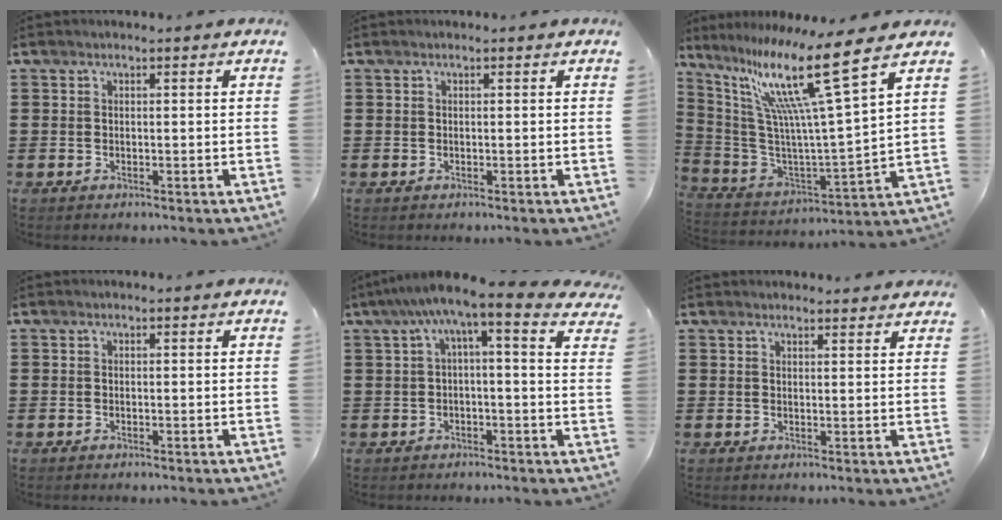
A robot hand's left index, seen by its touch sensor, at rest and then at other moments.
{"total": 0.0}
{"total": 17.3, "force": [10.0, 1.0, 14.0], "torque": [-0.310, -0.059, 0.148]}
{"total": 0.0}
{"total": 5.3, "force": [1.6, 0.4, 5.1], "torque": [-0.106, -0.018, 0.019]}
{"total": 1.9, "force": [1.8, 0.1, 0.3], "torque": [-0.009, 0.001, 0.036]}